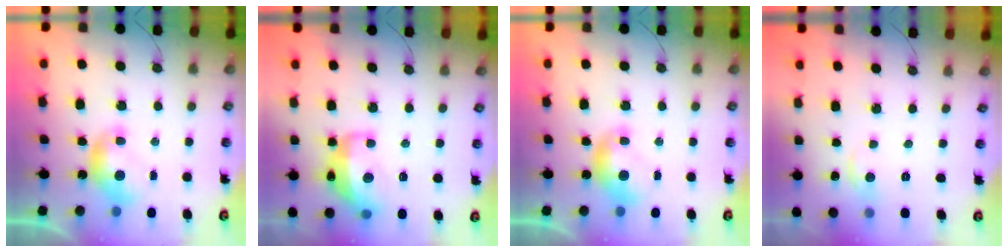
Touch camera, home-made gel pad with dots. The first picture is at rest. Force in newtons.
{"total": 9.5, "press": 9.4, "slide": 0.9}
{"total": 0.0}
{"total": 2.0, "press": 1.8, "slide": 0.7}